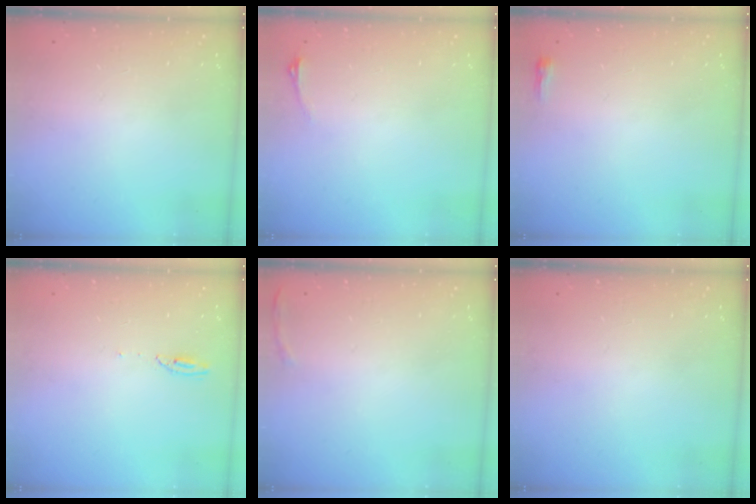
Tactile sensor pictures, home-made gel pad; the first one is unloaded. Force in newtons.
{"total": 2.9, "press": 2.6, "slide": 1.5}
{"total": 2.3, "press": 2.2, "slide": 0.7}
{"total": 4.4, "press": 4.4, "slide": 0.1}
{"total": 5.2, "press": 5.1, "slide": 1.2}
{"total": 0.0}